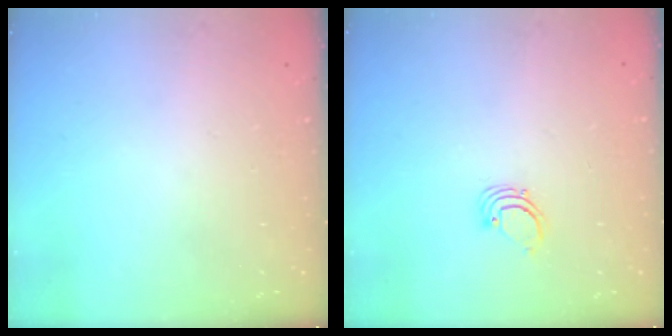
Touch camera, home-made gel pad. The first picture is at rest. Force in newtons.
{"total": 2.2, "press": 2.2, "slide": 0.2}